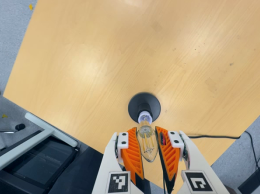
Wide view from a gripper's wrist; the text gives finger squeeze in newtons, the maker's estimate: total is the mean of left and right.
{"total": 21.8, "left": 24.2, "right": 19.4}